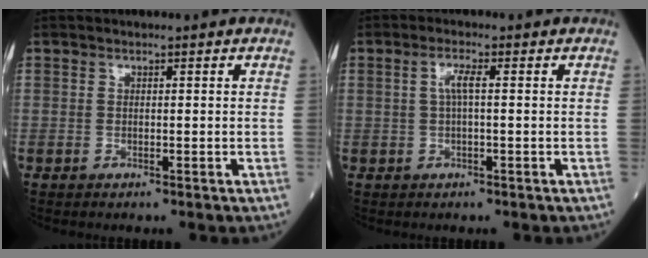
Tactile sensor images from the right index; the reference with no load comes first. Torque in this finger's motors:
{"motor_torque": [0.30, -0.02, 0.09, 0.05]}